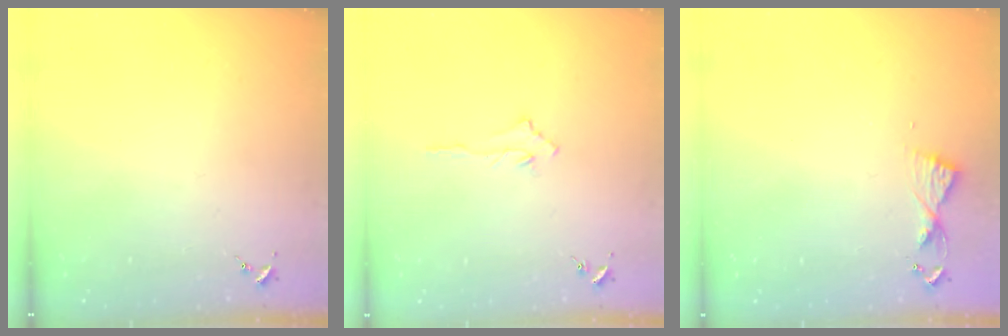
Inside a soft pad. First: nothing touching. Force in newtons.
{"total": 2.9, "press": 2.9, "slide": 0.4}
{"total": 5.5, "press": 5.4, "slide": 0.6}